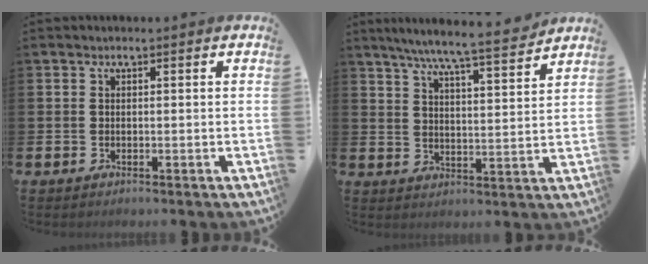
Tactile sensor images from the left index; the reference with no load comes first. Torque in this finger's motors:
{"motor_torque": [0.78, -0.98, 0.61, 0.21]}